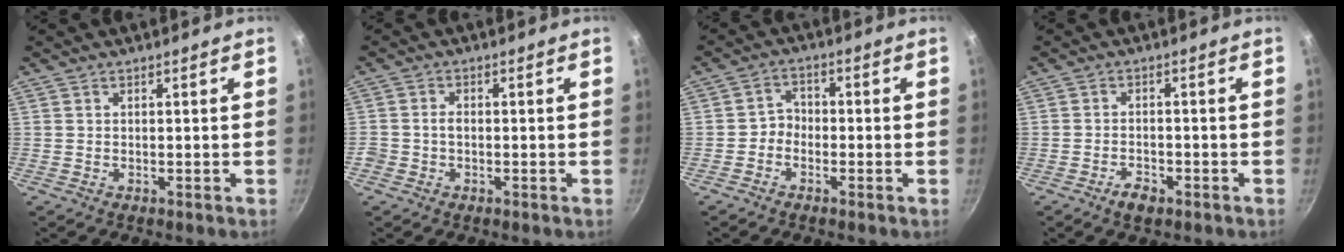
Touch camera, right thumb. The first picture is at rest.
{"total": 1.9, "force": [-0.6, 1.5, 1.1], "torque": [-0.017, 0.012, -0.012]}
{"total": 3.1, "force": [-1.5, 2.5, 1.2], "torque": [-0.002, 0.024, -0.033]}
{"total": 3.5, "force": [-2.2, 1.7, 2.1], "torque": [-0.033, 0.016, -0.038]}